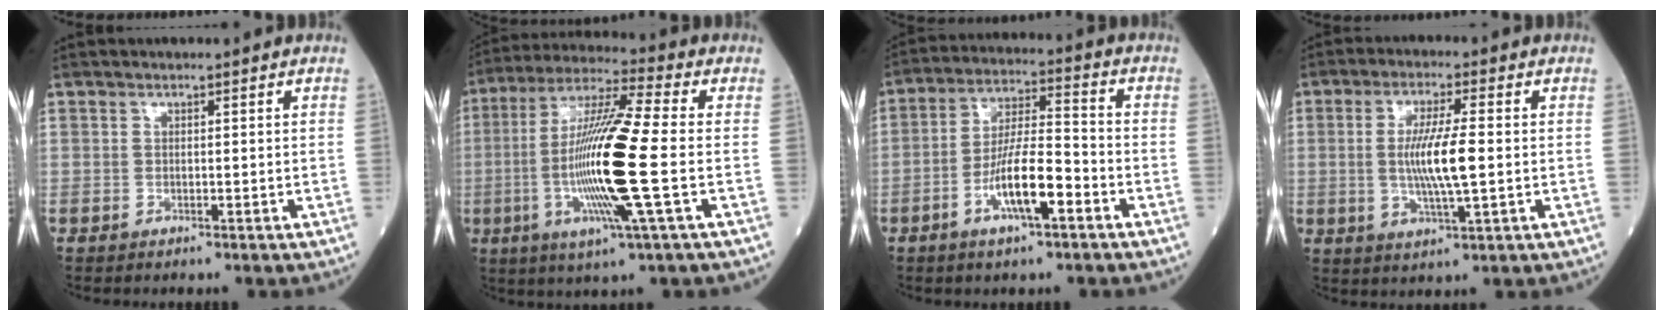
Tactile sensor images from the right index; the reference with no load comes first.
{"total": 16.6, "force": [-2.7, -0.2, 16.3], "torque": [-0.330, -0.010, -0.058]}
{"total": 9.8, "force": [-4.1, 1.8, 8.7], "torque": [-0.168, 0.003, -0.072]}
{"total": 8.1, "force": [-0.1, 0.6, 8.1], "torque": [-0.157, -0.006, -0.003]}